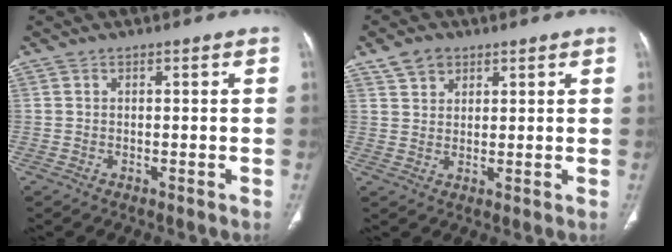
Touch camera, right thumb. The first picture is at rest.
{"total": 4.3, "force": [2.7, 2.9, 1.6], "torque": [-0.015, -0.010, 0.053]}